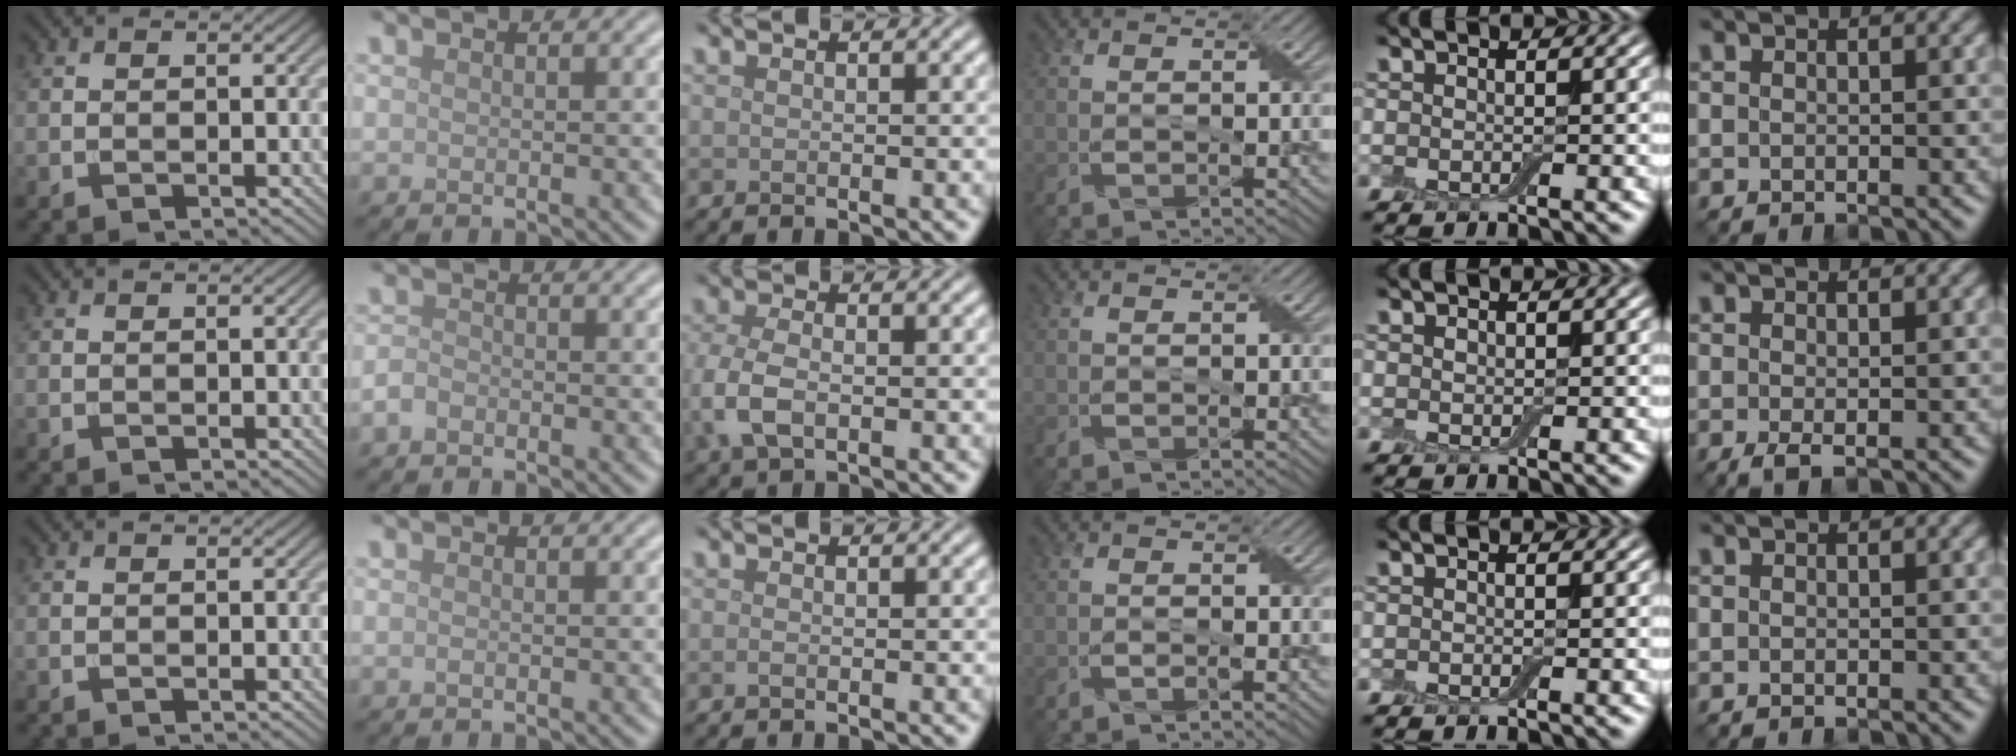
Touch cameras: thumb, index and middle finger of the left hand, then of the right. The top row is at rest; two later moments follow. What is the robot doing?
{"motion": "fold", "object": "cloth"}